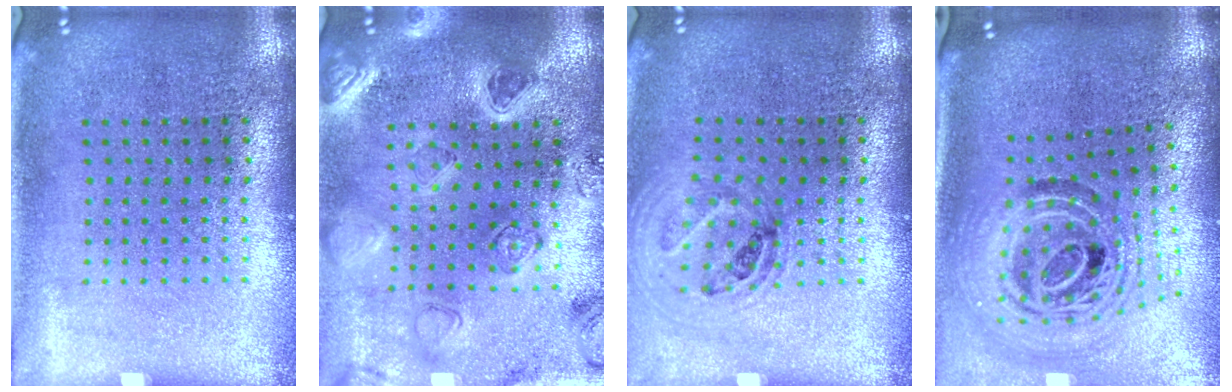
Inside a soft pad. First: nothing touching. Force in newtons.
{"total": 2.2, "press": 2.2, "slide": 0.5}
{"total": 0.9, "press": 0.9, "slide": 0.2}
{"total": 1.9, "press": 1.5, "slide": 1.2}